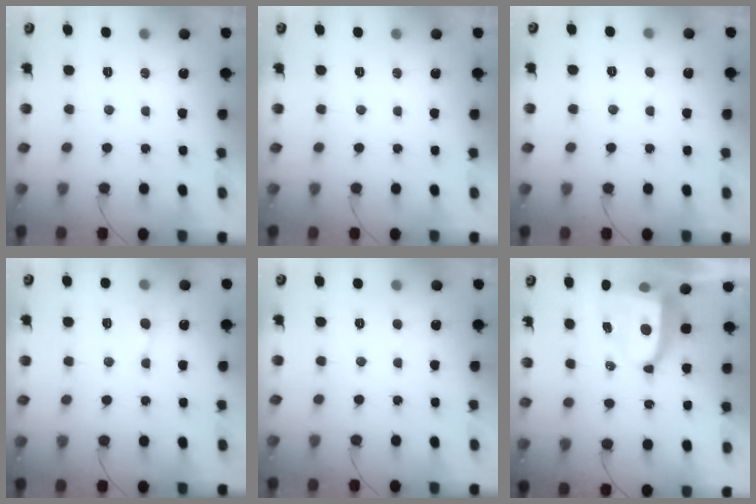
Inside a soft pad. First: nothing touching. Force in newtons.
{"total": 0.0}
{"total": 2.1, "press": 2.1, "slide": 0.1}
{"total": 3.5, "press": 3.5, "slide": 0.4}
{"total": 2.3, "press": 2.3, "slide": 0.2}
{"total": 7.3, "press": 7.3, "slide": 1.0}